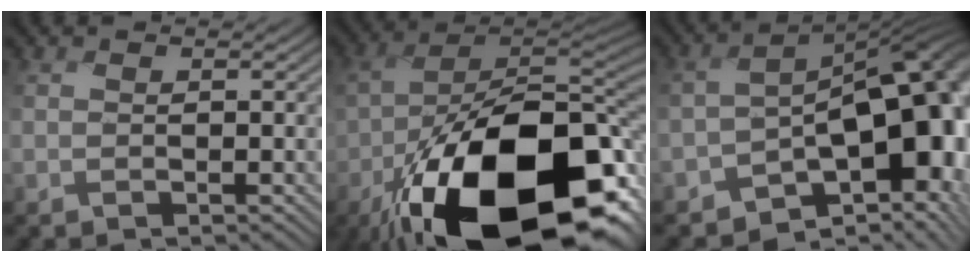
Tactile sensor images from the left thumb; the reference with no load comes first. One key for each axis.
{"total": 20.2, "fx": -9.3, "fy": 10.0, "fz": 14.8, "tx": -0.252, "ty": -0.045, "tz": -0.129}
{"total": 15.8, "fx": -5.3, "fy": 8.1, "fz": 12.6, "tx": -0.157, "ty": -0.025, "tz": -0.061}